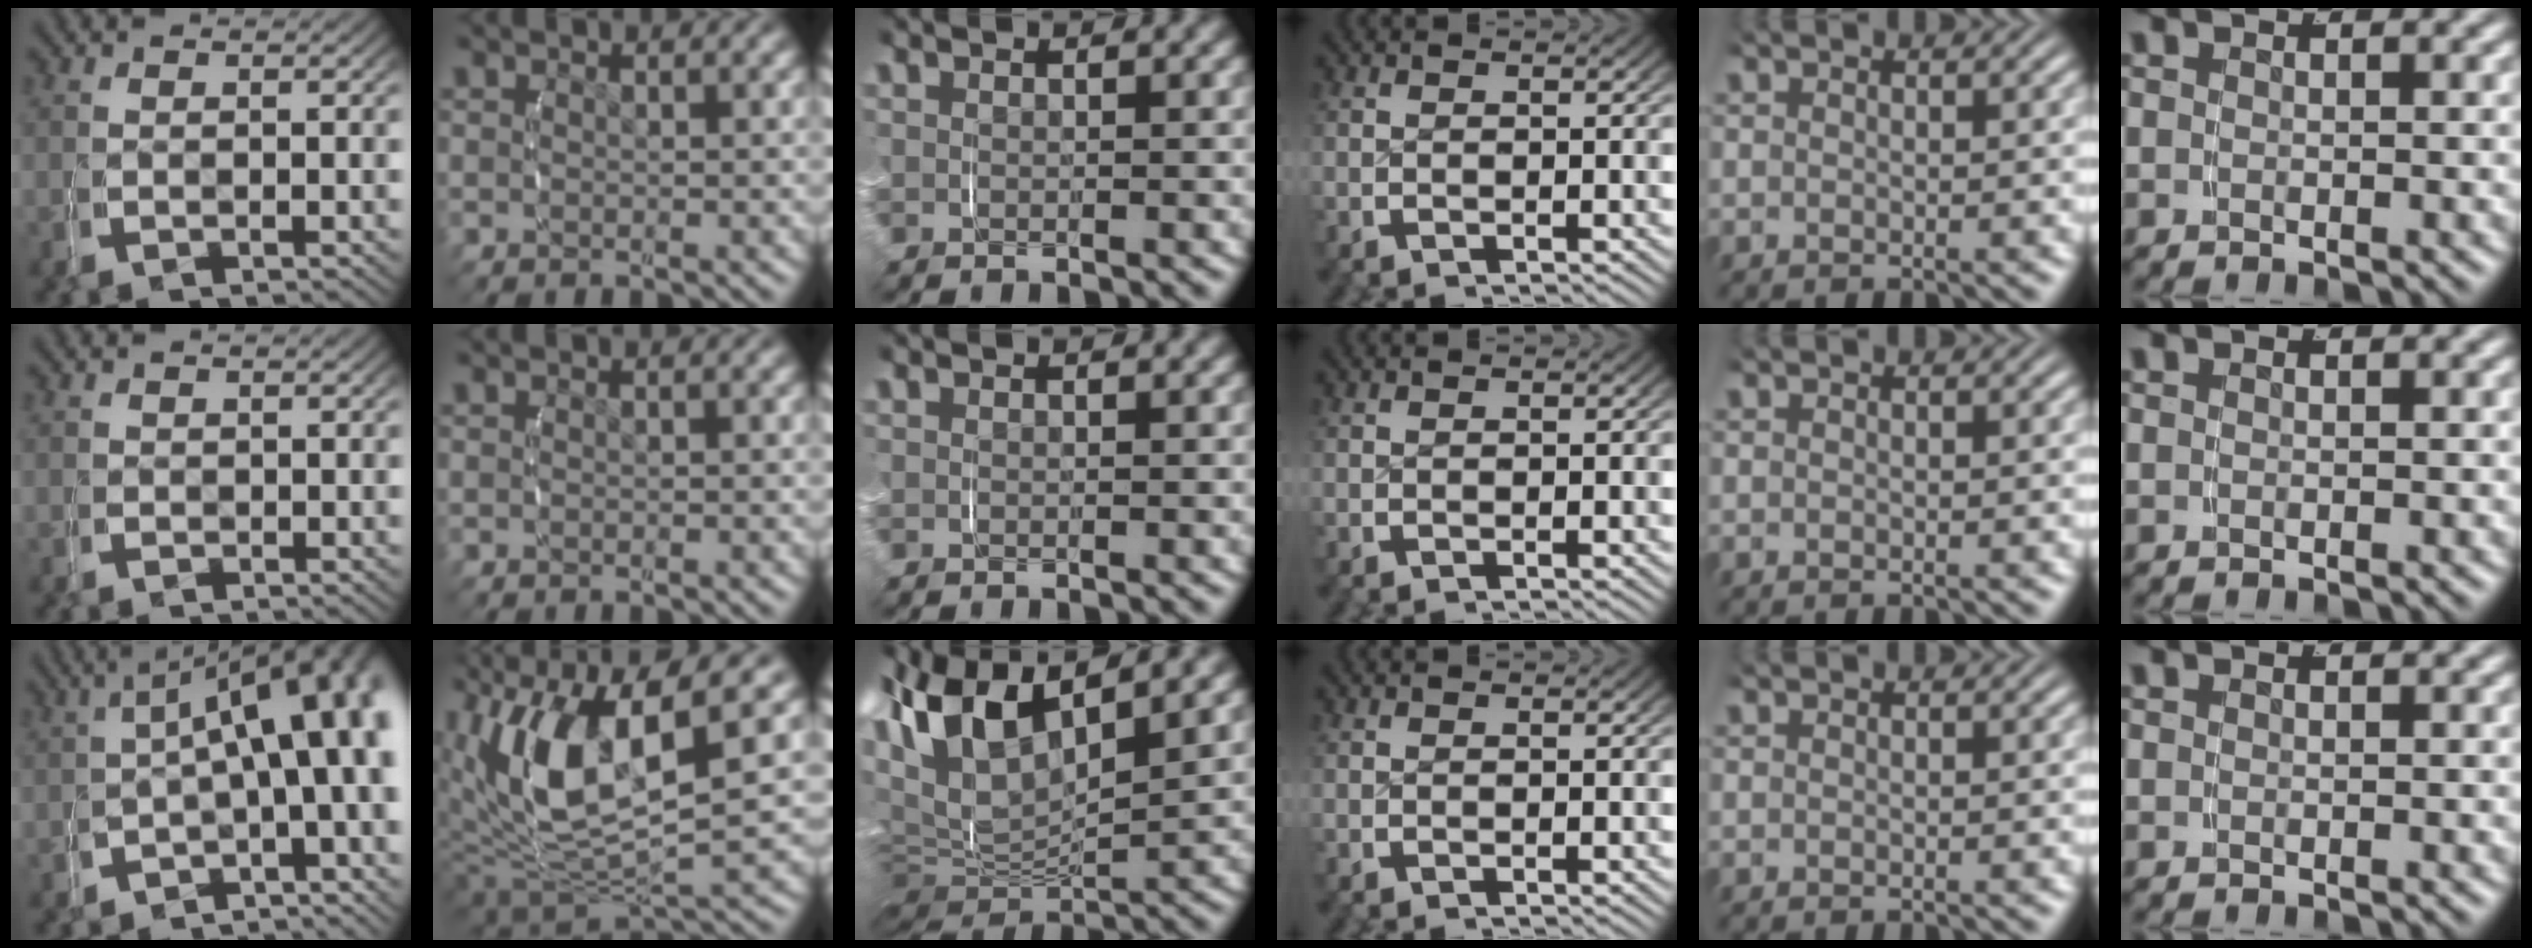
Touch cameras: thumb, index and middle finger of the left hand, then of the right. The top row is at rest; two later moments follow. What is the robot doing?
{"motion": "grasp_and_lifting", "object": "router"}